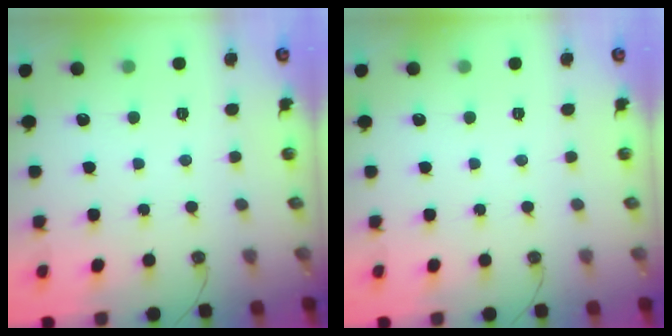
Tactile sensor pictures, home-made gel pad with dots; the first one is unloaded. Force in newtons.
{"total": 0.0}